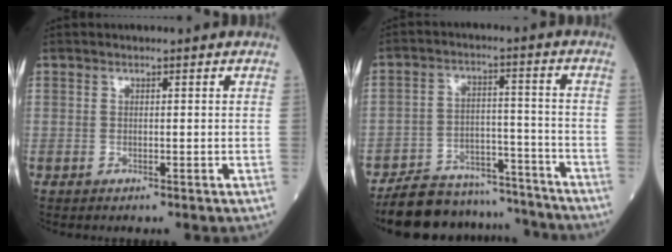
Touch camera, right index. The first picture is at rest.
{"total": 14.3, "force": [-13.5, 4.2, 2.2], "torque": [-0.025, 0.035, -0.201]}